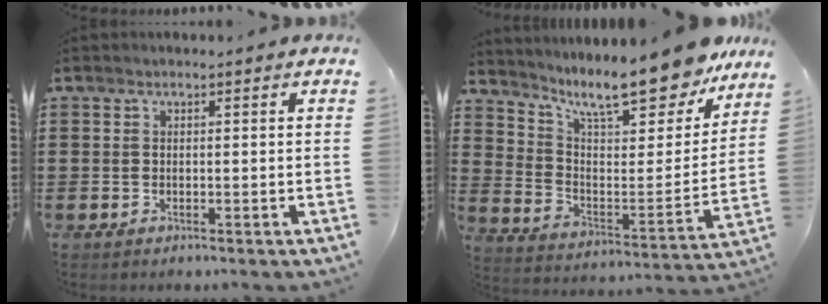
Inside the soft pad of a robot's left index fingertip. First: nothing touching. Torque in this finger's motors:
{"motor_torque": [1.74, -0.40, 0.63, 0.21]}